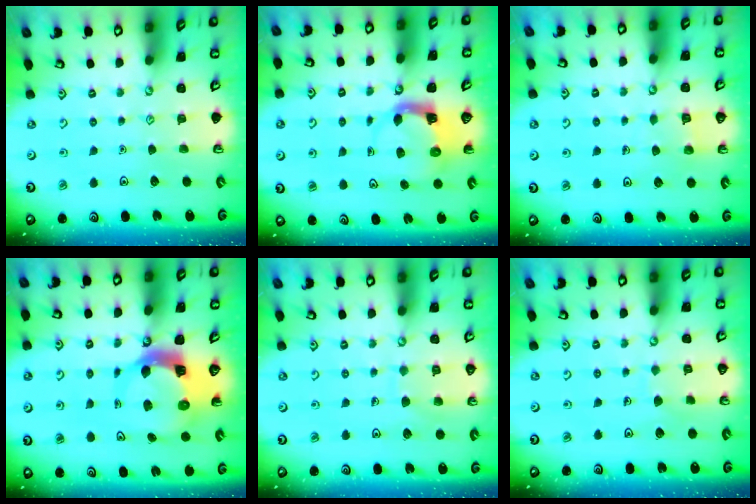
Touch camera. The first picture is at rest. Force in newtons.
{"total": 3.9, "press": 3.9, "slide": 0.6}
{"total": 3.5, "press": 3.4, "slide": 0.3}
{"total": 6.9, "press": 6.8, "slide": 0.7}
{"total": 7.0, "press": 7.0, "slide": 0.5}
{"total": 4.6, "press": 4.6, "slide": 0.3}